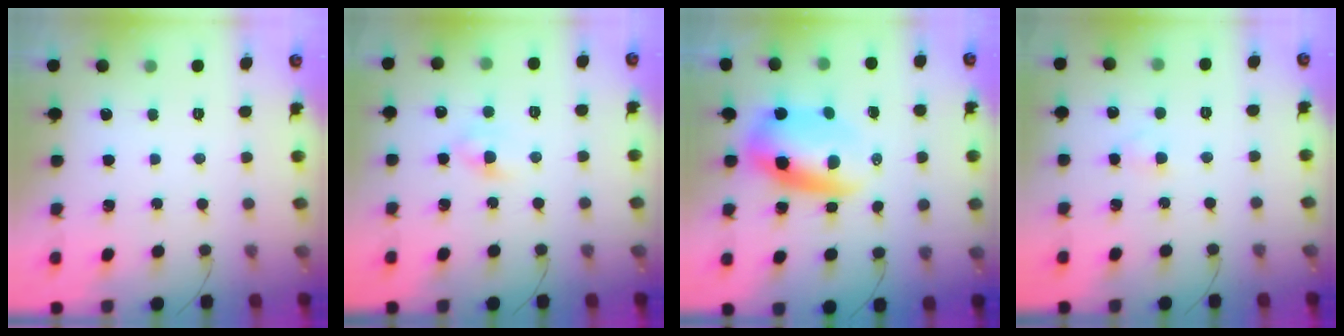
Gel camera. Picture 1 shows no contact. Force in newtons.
{"total": 3.0, "press": 2.8, "slide": 1.0}
{"total": 8.4, "press": 8.2, "slide": 1.8}
{"total": 1.8, "press": 1.5, "slide": 0.9}